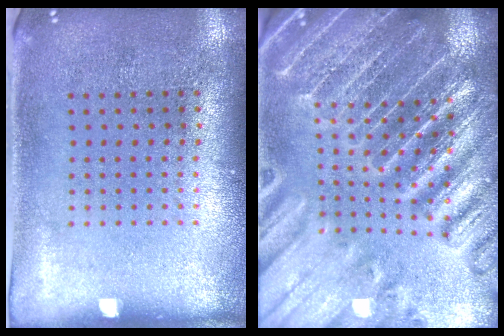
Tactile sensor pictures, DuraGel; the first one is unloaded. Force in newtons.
{"total": 4.3, "press": 4.0, "slide": 1.6}